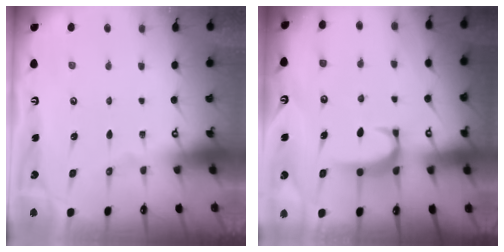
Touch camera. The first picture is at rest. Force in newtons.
{"total": 1.6, "press": 1.6, "slide": 0.5}